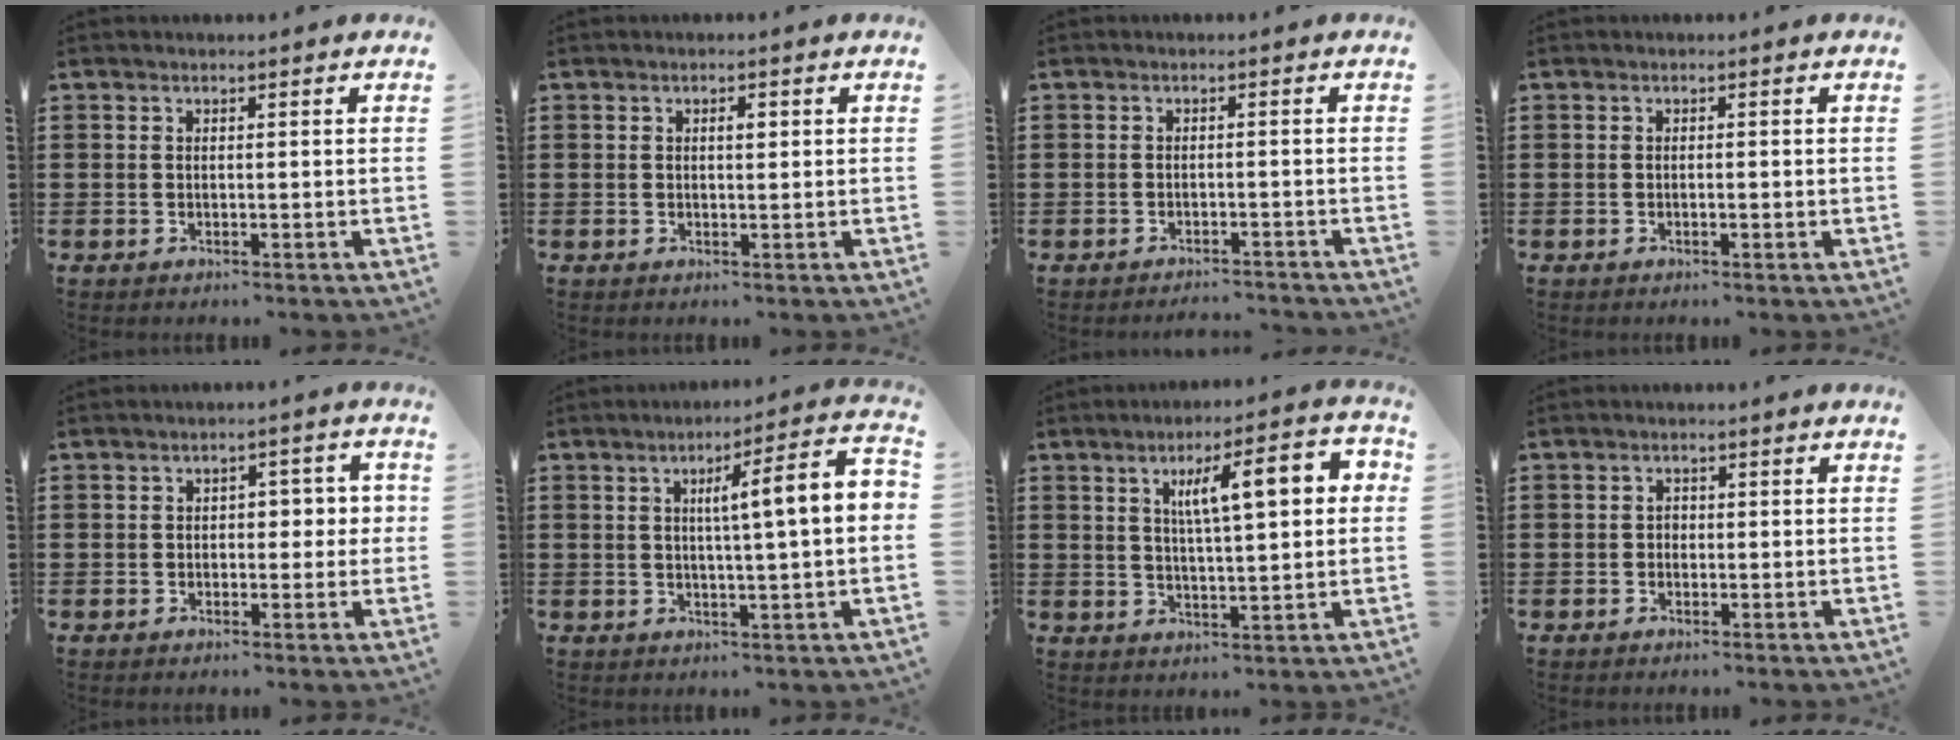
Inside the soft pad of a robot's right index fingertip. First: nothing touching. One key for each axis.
{"total": 1.4, "fx": 0.3, "fy": 0.5, "fz": 1.2, "tx": -0.024, "ty": 0.005, "tz": 0.003}
{"total": 2.0, "fx": -2.0, "fy": 0.1, "fz": -0.2, "tx": -0.002, "ty": 0.003, "tz": -0.046}
{"total": 0.6, "fx": -0.2, "fy": 0.1, "fz": 0.5, "tx": -0.009, "ty": -0.003, "tz": -0.003}
{"total": 3.2, "fx": -0.1, "fy": 2.2, "fz": 2.3, "tx": -0.033, "ty": 0.003, "tz": -0.010}
{"total": 7.4, "fx": 0.8, "fy": 0.1, "fz": 7.3, "tx": -0.122, "ty": -0.012, "tz": -0.001}
{"total": 9.3, "fx": 2.6, "fy": 2.4, "fz": 8.5, "tx": -0.152, "ty": 0.004, "tz": 0.037}
{"total": 0.9, "fx": -0.3, "fy": 0.7, "fz": 0.5, "tx": -0.012, "ty": -0.001, "tz": -0.006}